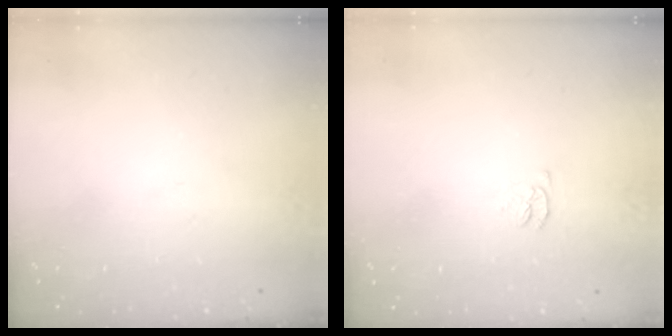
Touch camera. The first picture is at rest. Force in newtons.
{"total": 2.8, "press": 2.8, "slide": 0.4}